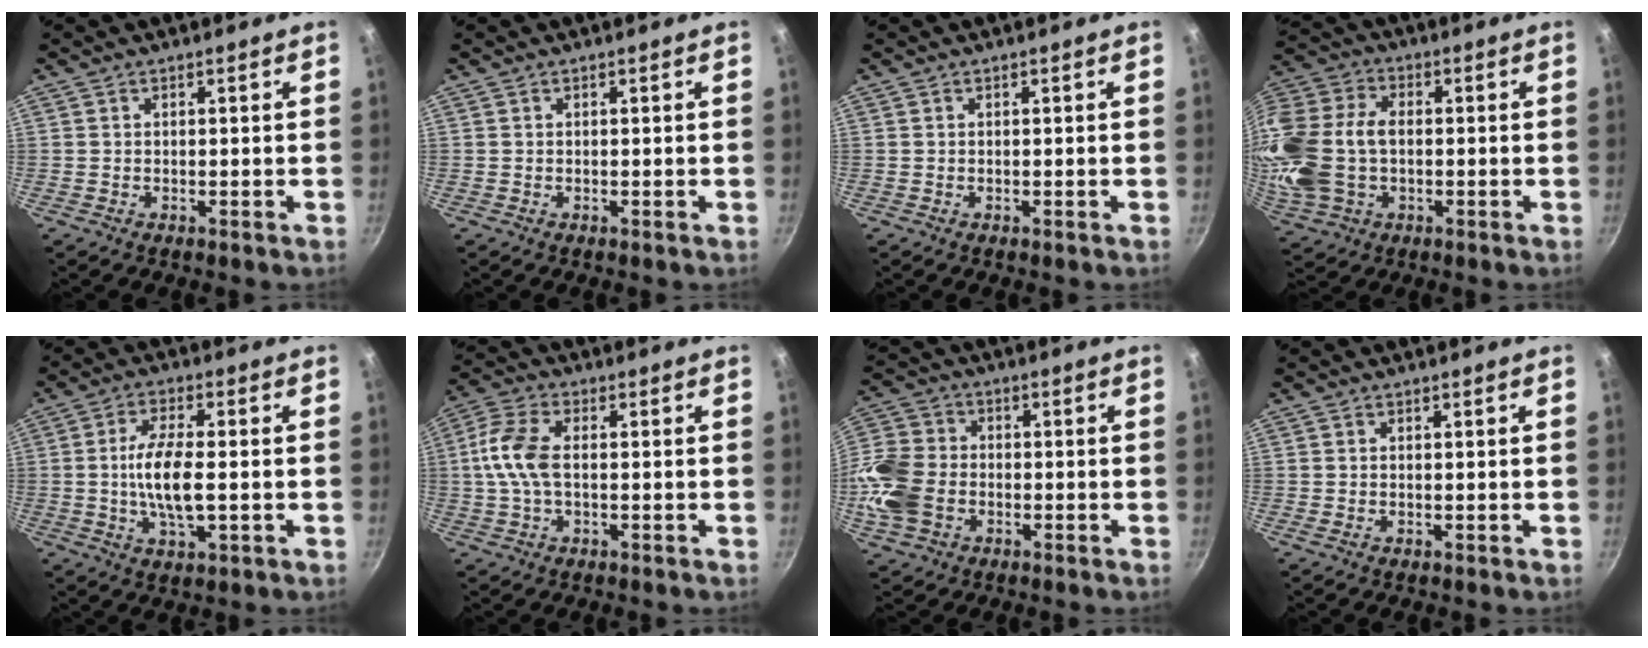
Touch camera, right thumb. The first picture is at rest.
{"total": 0.0}
{"total": 0.0}
{"total": 20.5, "force": [-0.7, 14.4, 14.6], "torque": [-0.327, 0.034, -0.012]}
{"total": 9.6, "force": [-0.7, 3.6, 8.9], "torque": [-0.175, 0.007, -0.018]}
{"total": 9.0, "force": [0.1, 5.0, 7.5], "torque": [-0.161, 0.021, -0.011]}
{"total": 15.3, "force": [-3.3, 11.9, 9.0], "torque": [-0.197, 0.029, -0.077]}
{"total": 0.0}